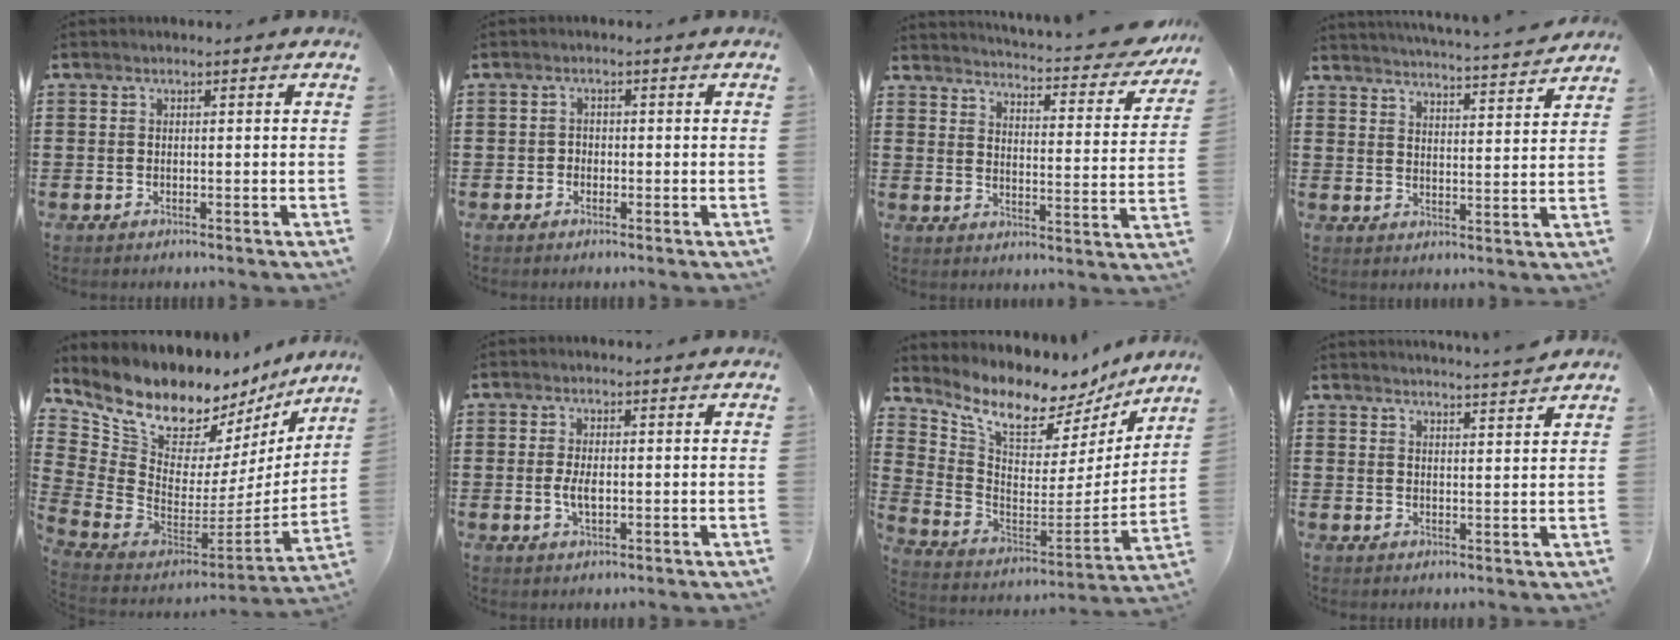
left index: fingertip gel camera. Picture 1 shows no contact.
{"total": 1.1, "force": [-0.7, 0.8, 0.3], "torque": [-0.008, 0.001, -0.017]}
{"total": 3.9, "force": [3.7, -0.4, 1.3], "torque": [-0.039, -0.038, 0.054]}
{"total": 4.2, "force": [4.1, -0.7, 0.6], "torque": [-0.023, -0.036, 0.066]}
{"total": 10.1, "force": [8.7, 4.2, 3.0], "torque": [-0.103, -0.088, 0.157]}
{"total": 3.2, "force": [-0.3, 1.4, 2.9], "torque": [-0.061, -0.001, -0.010]}
{"total": 10.1, "force": [8.5, 3.4, 4.2], "torque": [-0.104, -0.070, 0.142]}
{"total": 3.1, "force": [3.0, -0.7, 0.2], "torque": [-0.013, -0.016, 0.055]}